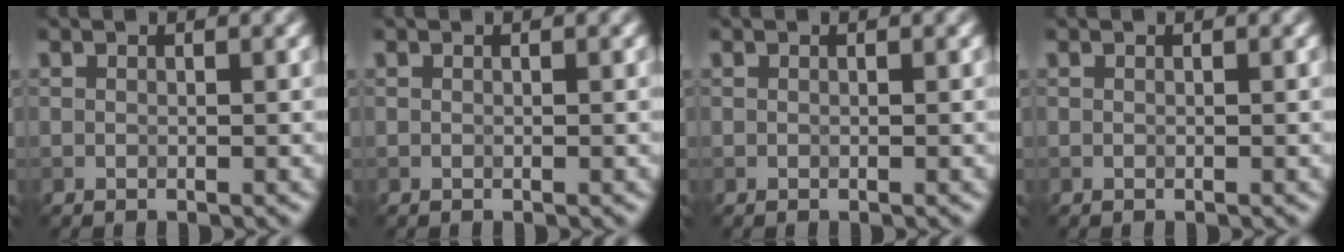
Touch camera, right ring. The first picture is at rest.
{"total": 0.0}
{"total": 0.0}
{"total": 0.0}